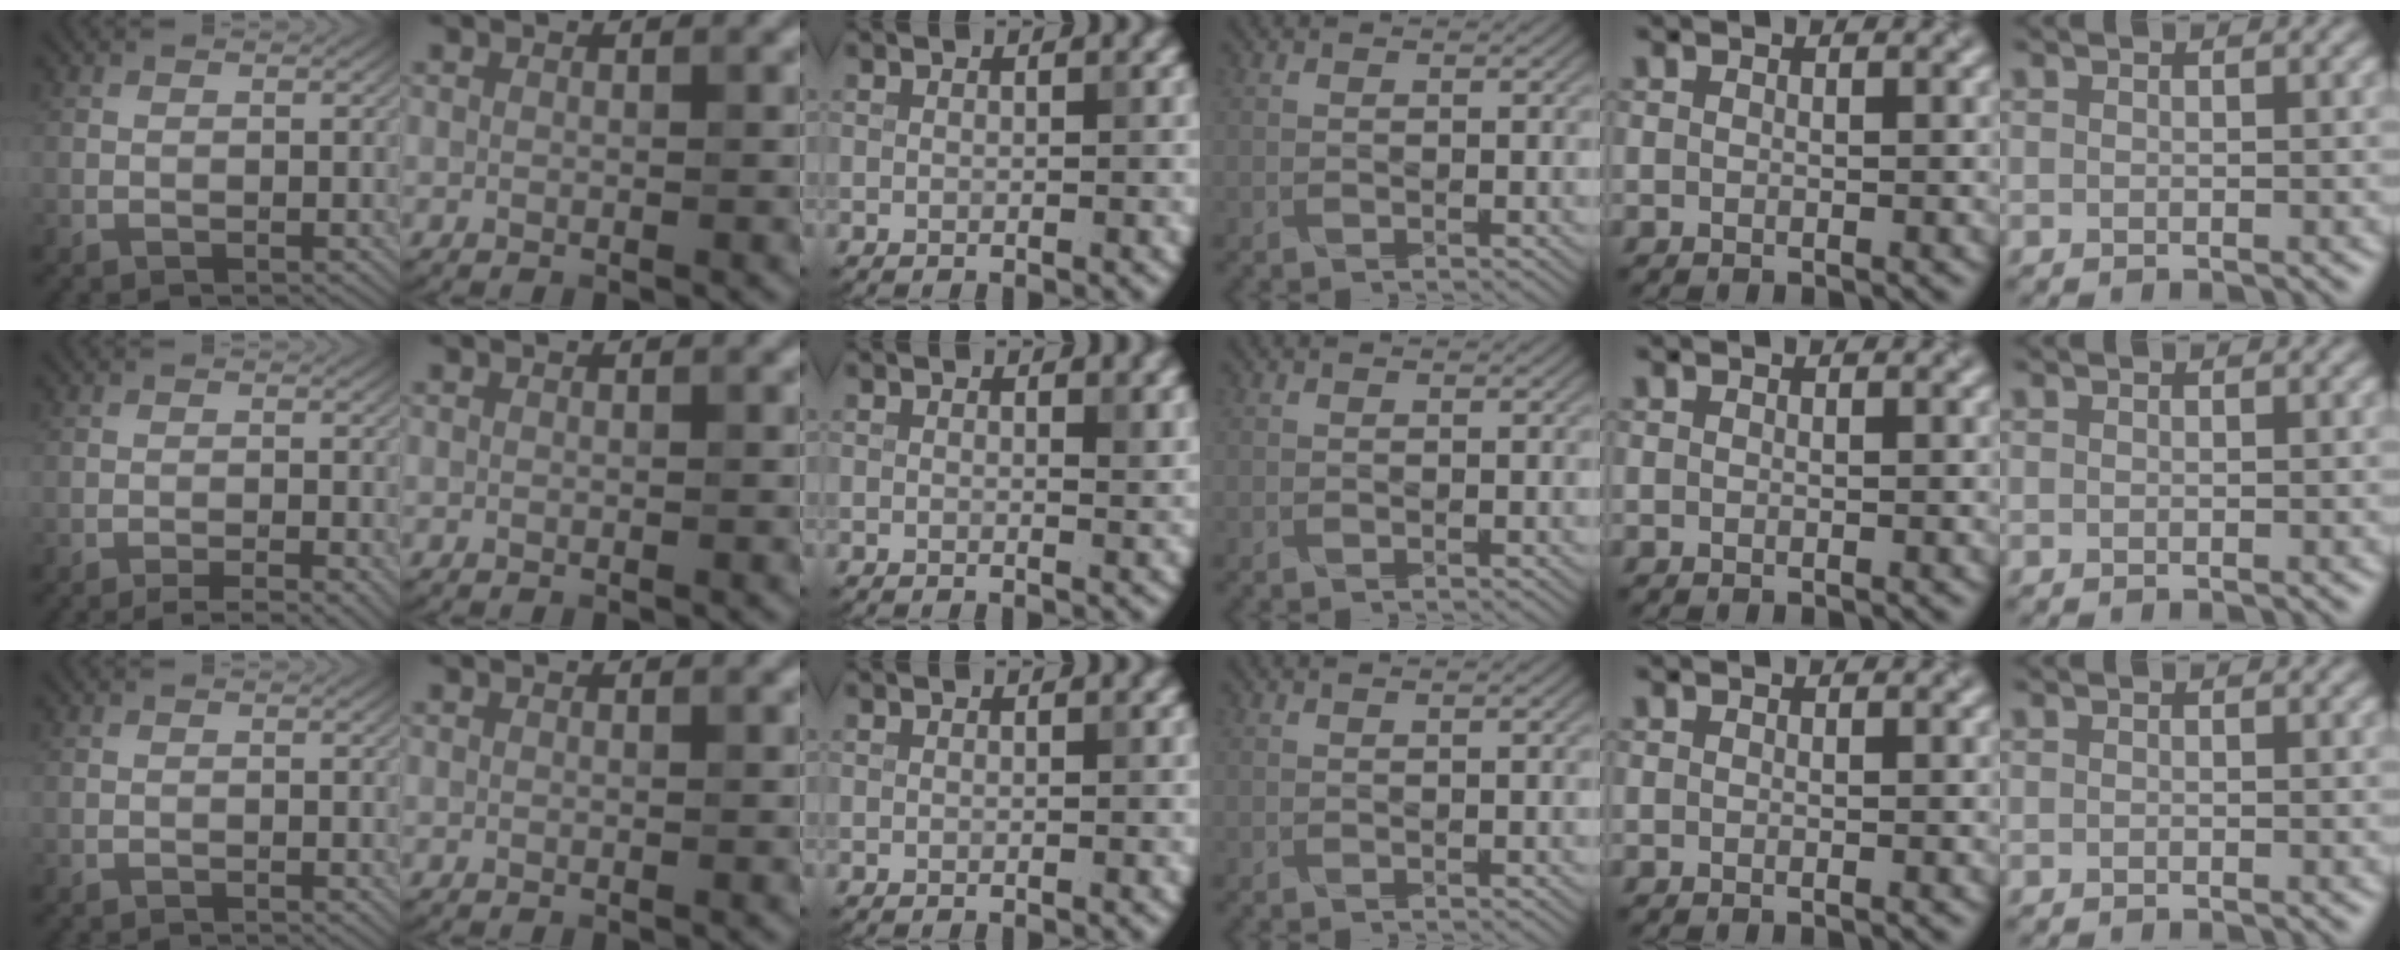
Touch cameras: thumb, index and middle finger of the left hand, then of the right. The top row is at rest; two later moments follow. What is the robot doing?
{"motion": "pour", "object": "sugar"}